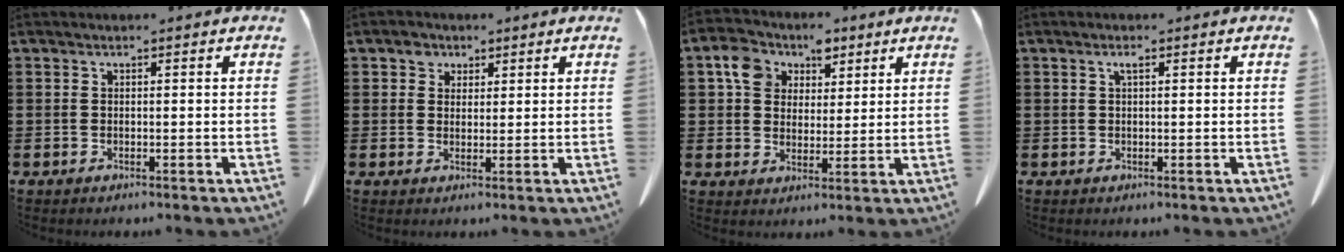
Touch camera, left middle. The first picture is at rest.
{"total": 2.2, "force": [1.5, 1.5, 0.6], "torque": [-0.009, 0.002, 0.027]}
{"total": 6.6, "force": [3.0, 5.2, 2.8], "torque": [-0.079, 0.019, 0.056]}
{"total": 1.1, "force": [0.4, 0.3, 1.0], "torque": [-0.020, 0.003, 0.006]}